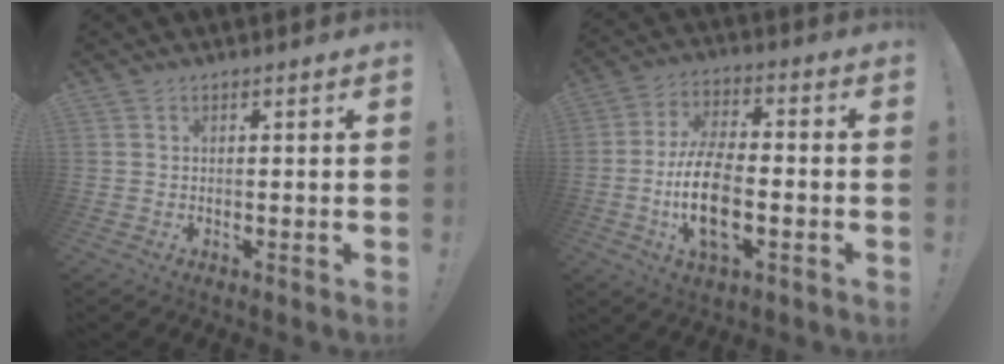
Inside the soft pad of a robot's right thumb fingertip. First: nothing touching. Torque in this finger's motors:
{"motor_torque": [1.59, 1.74, 0.84, -0.73, 0.08]}